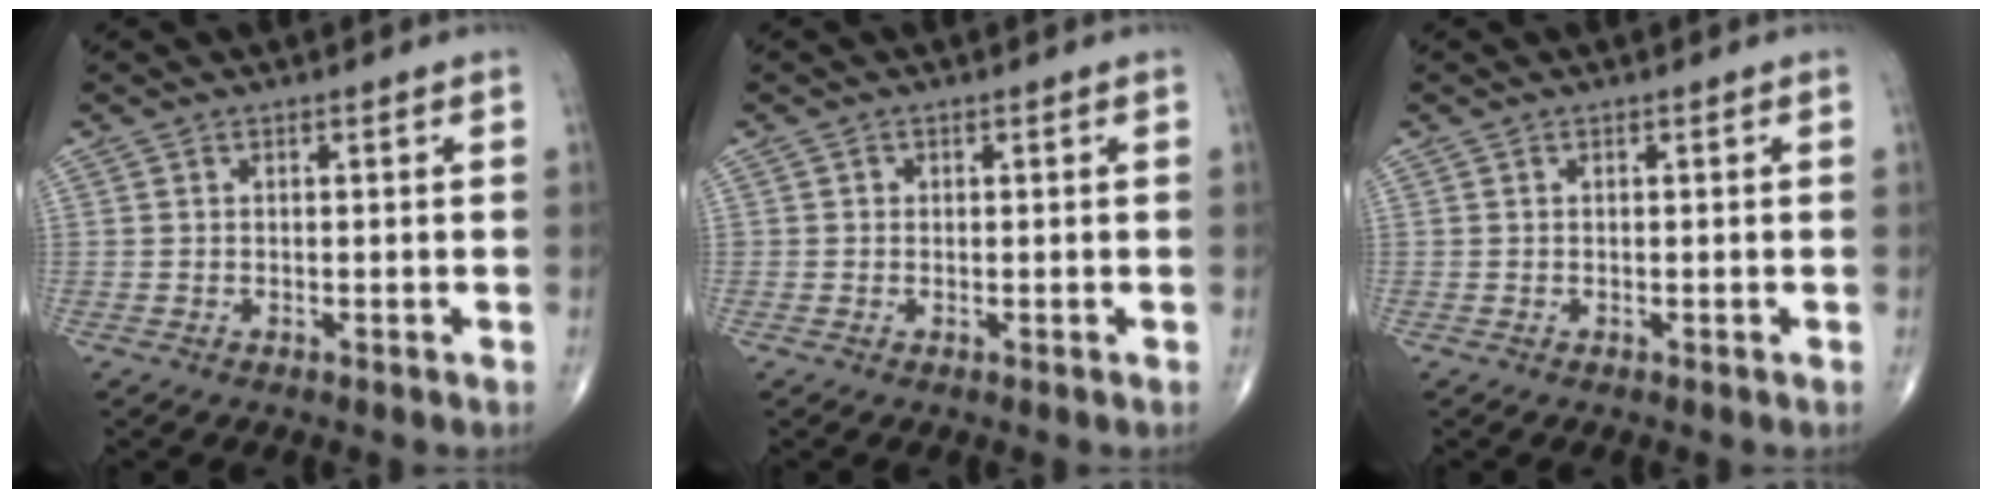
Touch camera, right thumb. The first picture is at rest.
{"total": 0.7, "force": [0.0, 0.7, 0.1], "torque": [0.004, 0.003, 0.001]}
{"total": 0.0}